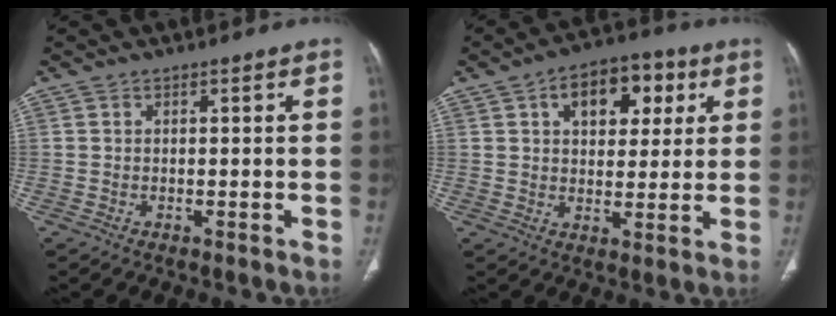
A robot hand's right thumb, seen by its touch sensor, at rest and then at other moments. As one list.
[{"total": 12.4, "force": [4.7, 7.6, 8.6], "torque": [-0.081, 0.004, 0.068]}]